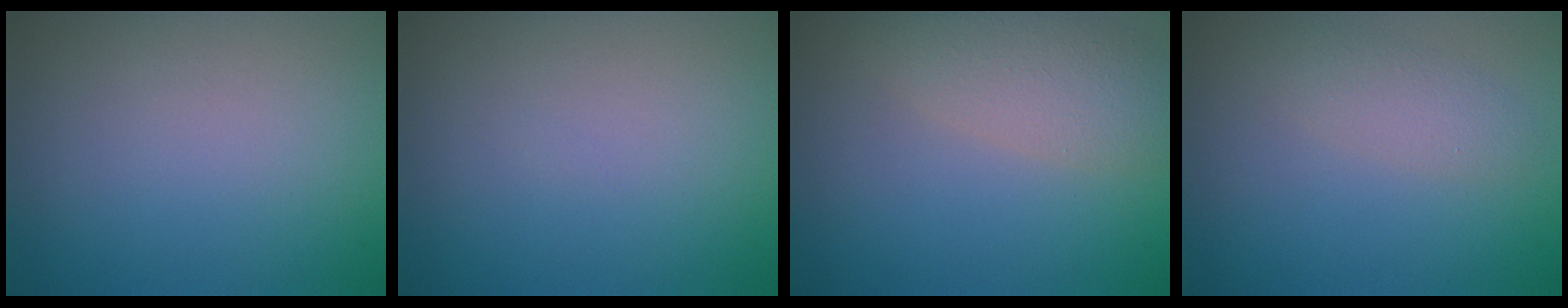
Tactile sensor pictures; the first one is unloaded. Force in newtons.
{"total": 0.0}
{"total": 4.6, "press": 4.6, "slide": 0.3}
{"total": 1.9, "press": 1.9, "slide": 0.0}